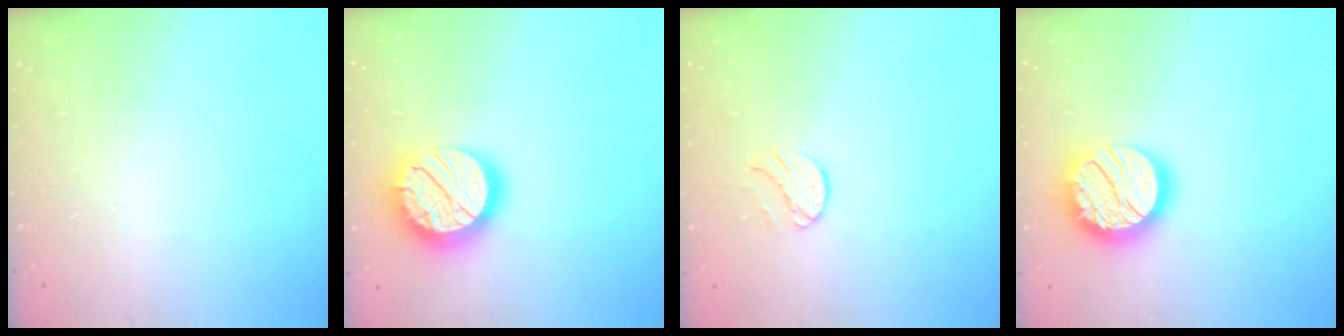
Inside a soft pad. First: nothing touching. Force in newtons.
{"total": 19.0, "press": 18.9, "slide": 1.4}
{"total": 8.0, "press": 7.9, "slide": 0.6}
{"total": 19.2, "press": 19.1, "slide": 1.3}